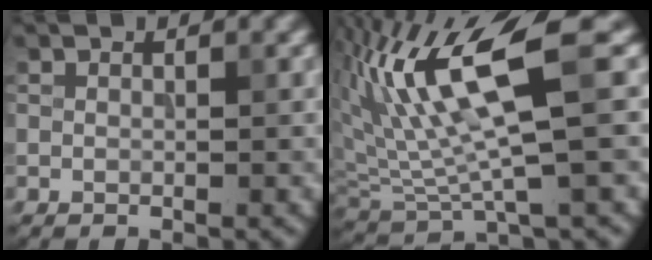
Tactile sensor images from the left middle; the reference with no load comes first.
{"total": 9.5, "force": [3.0, 2.2, 8.8], "torque": [-0.166, -0.004, 0.061]}